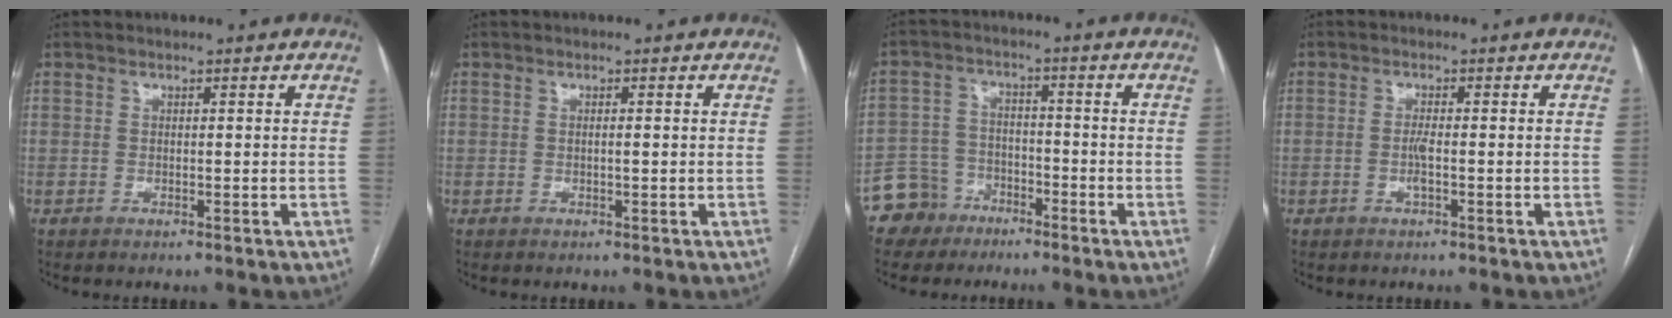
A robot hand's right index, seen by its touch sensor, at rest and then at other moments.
{"total": 0.7, "force": [0.0, 0.0, 0.7], "torque": [-0.014, 0.000, 0.001]}
{"total": 6.3, "force": [-4.4, 4.5, -0.1], "torque": [0.010, 0.006, -0.086]}
{"total": 1.9, "force": [-0.6, 0.1, 1.8], "torque": [-0.035, -0.001, -0.013]}